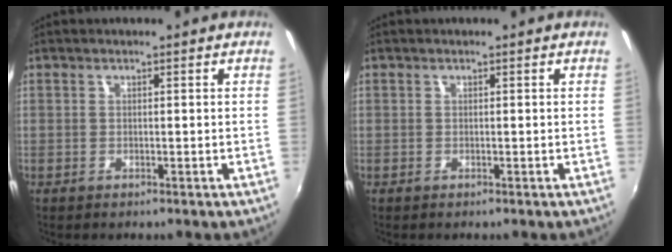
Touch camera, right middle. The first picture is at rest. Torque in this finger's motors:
{"motor_torque": [-0.07, 0.02, -0.01, 0.00]}